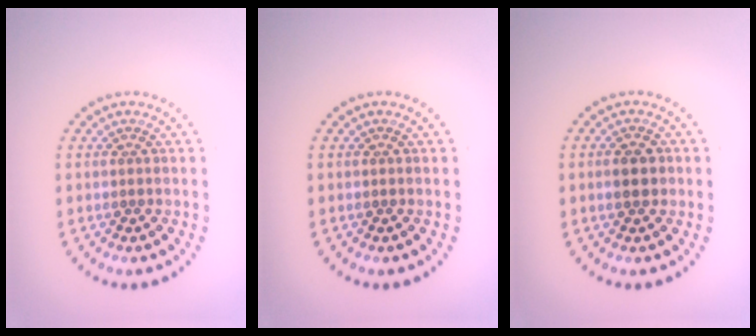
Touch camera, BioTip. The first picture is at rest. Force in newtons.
{"total": 0.0}
{"total": 2.0, "press": 2.0, "slide": 0.1}